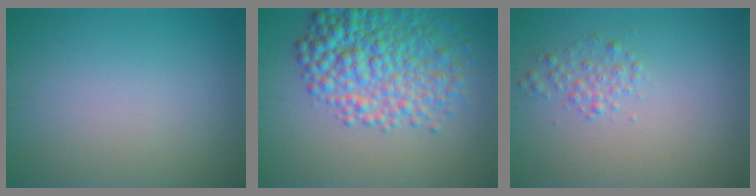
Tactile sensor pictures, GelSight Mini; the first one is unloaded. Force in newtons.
{"total": 7.1, "press": 7.1, "slide": 0.3}
{"total": 1.5, "press": 1.5, "slide": 0.0}